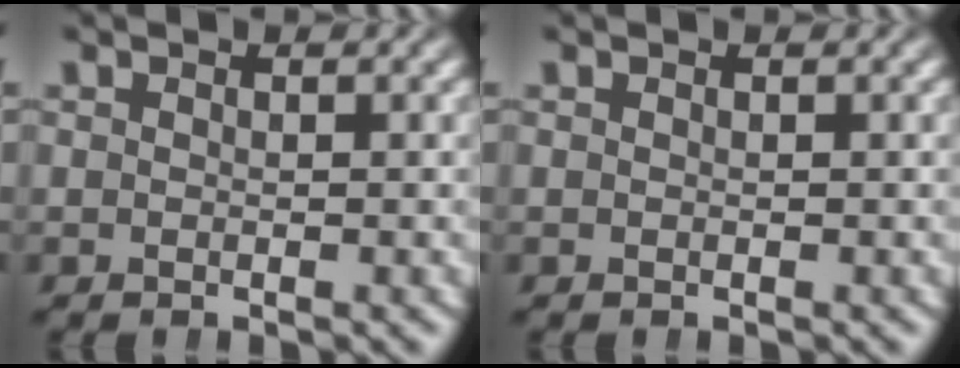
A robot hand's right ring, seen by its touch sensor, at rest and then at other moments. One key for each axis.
{"total": 0.0}